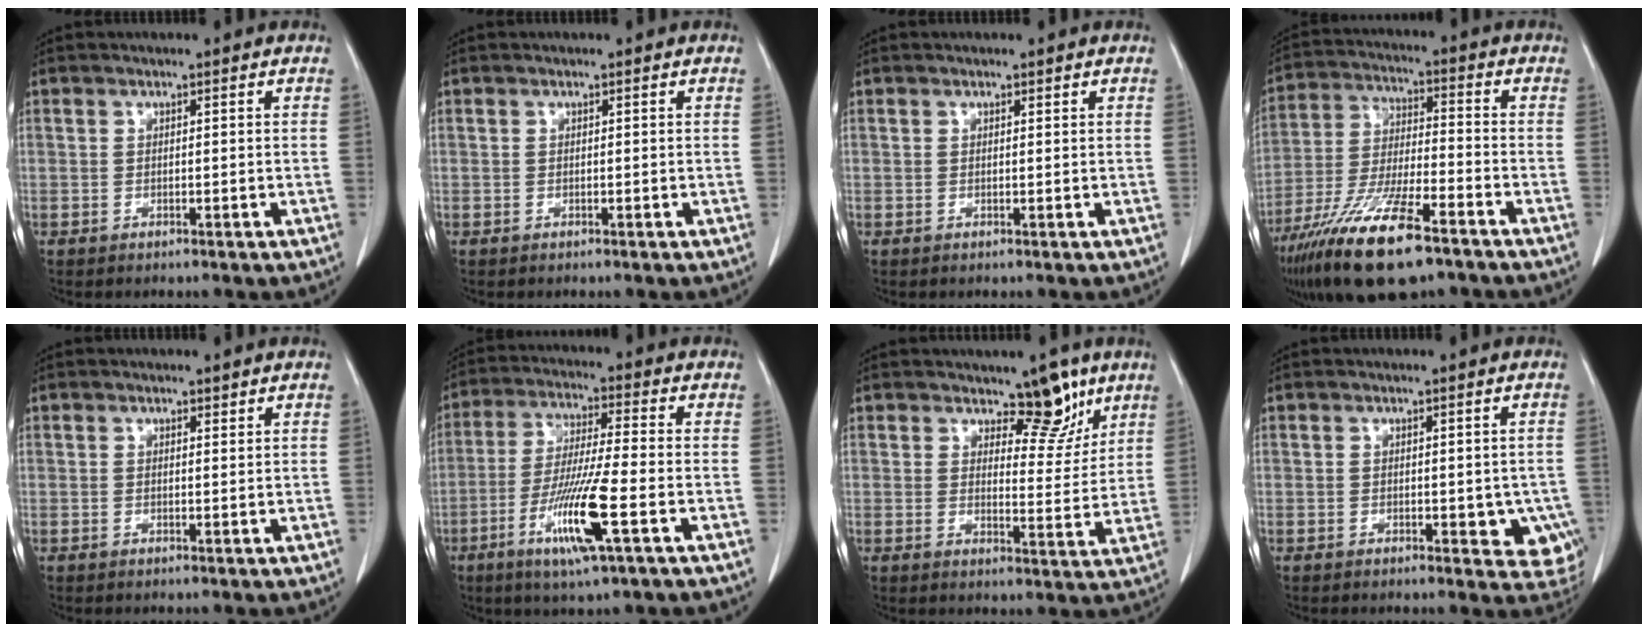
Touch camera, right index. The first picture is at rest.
{"total": 0.0}
{"total": 0.0}
{"total": 16.6, "force": [-10.8, 3.2, 12.2], "torque": [-0.253, -0.040, -0.199]}
{"total": 0.8, "force": [0.7, 0.2, 0.3], "torque": [-0.008, -0.005, 0.010]}
{"total": 11.7, "force": [-4.4, 0.0, 10.8], "torque": [-0.210, -0.020, -0.083]}
{"total": 7.0, "force": [5.1, 2.9, 3.9], "torque": [-0.034, -0.012, 0.073]}
{"total": 6.4, "force": [-1.6, 3.3, 5.2], "torque": [-0.036, -0.003, -0.017]}